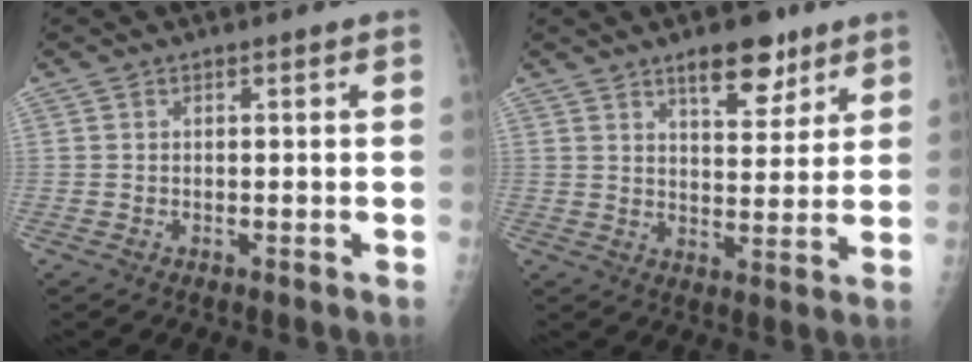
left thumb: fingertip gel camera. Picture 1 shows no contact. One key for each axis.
{"total": 8.9, "fx": 5.8, "fy": 3.8, "fz": 5.5, "tx": -0.052, "ty": -0.035, "tz": 0.088}